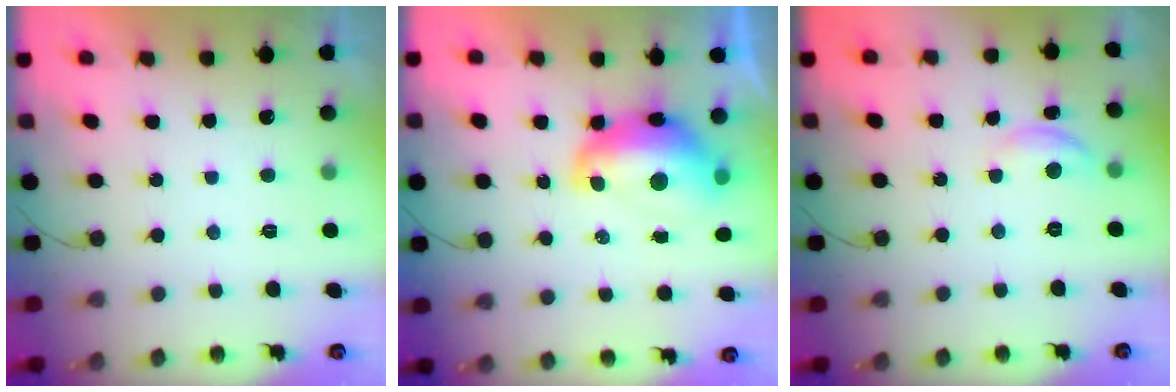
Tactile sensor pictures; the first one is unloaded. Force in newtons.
{"total": 12.3, "press": 12.3, "slide": 1.0}
{"total": 6.5, "press": 6.5, "slide": 0.4}